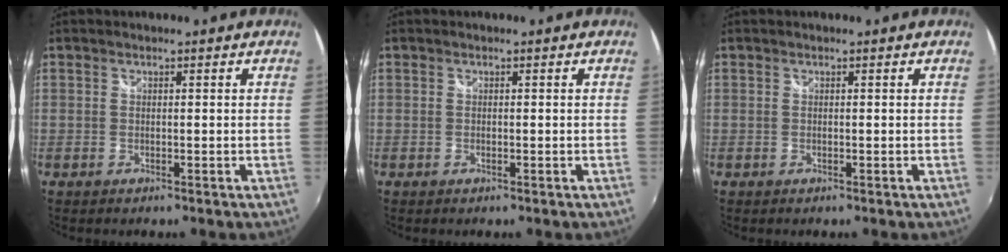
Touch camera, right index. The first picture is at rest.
{"total": 0.0}
{"total": 0.0}